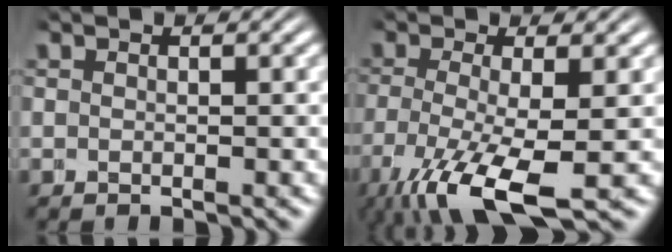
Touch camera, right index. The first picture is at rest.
{"total": 6.3, "force": [-3.0, 2.2, 5.1], "torque": [-0.115, -0.043, -0.024]}